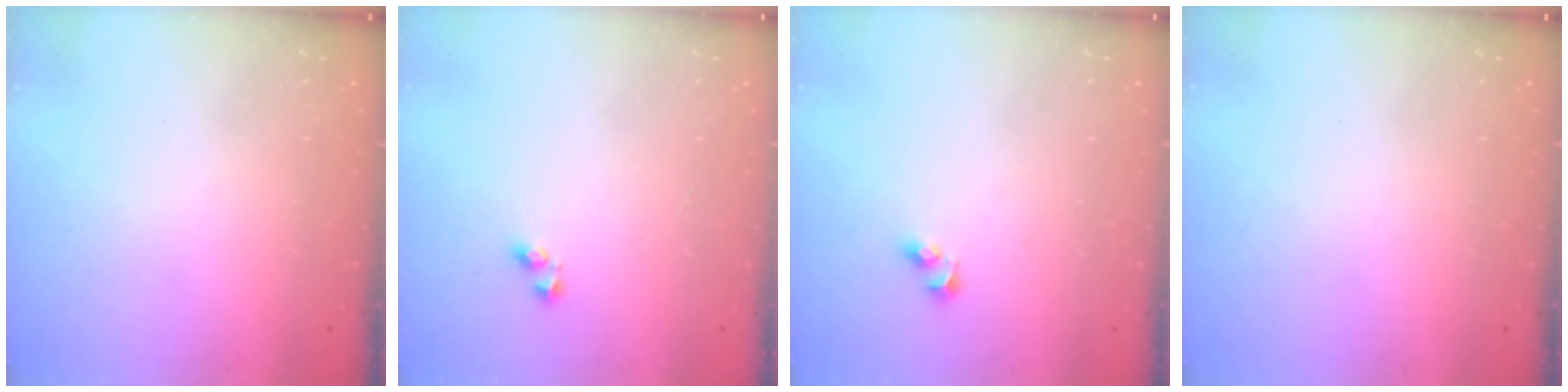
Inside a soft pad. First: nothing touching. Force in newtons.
{"total": 2.2, "press": 1.9, "slide": 1.1}
{"total": 2.7, "press": 2.5, "slide": 1.2}
{"total": 0.0}